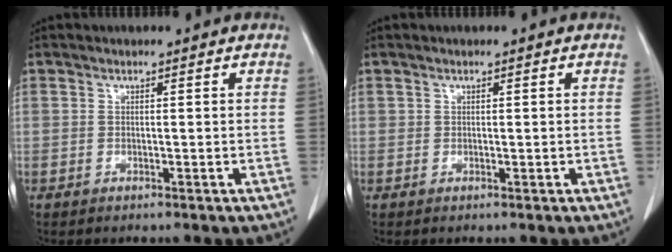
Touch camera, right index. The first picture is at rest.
{"total": 0.0}